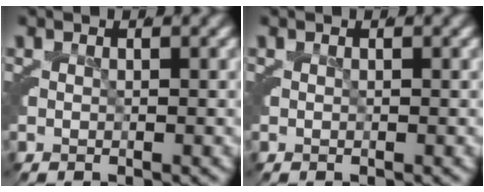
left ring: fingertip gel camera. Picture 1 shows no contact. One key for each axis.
{"total": 0.0}